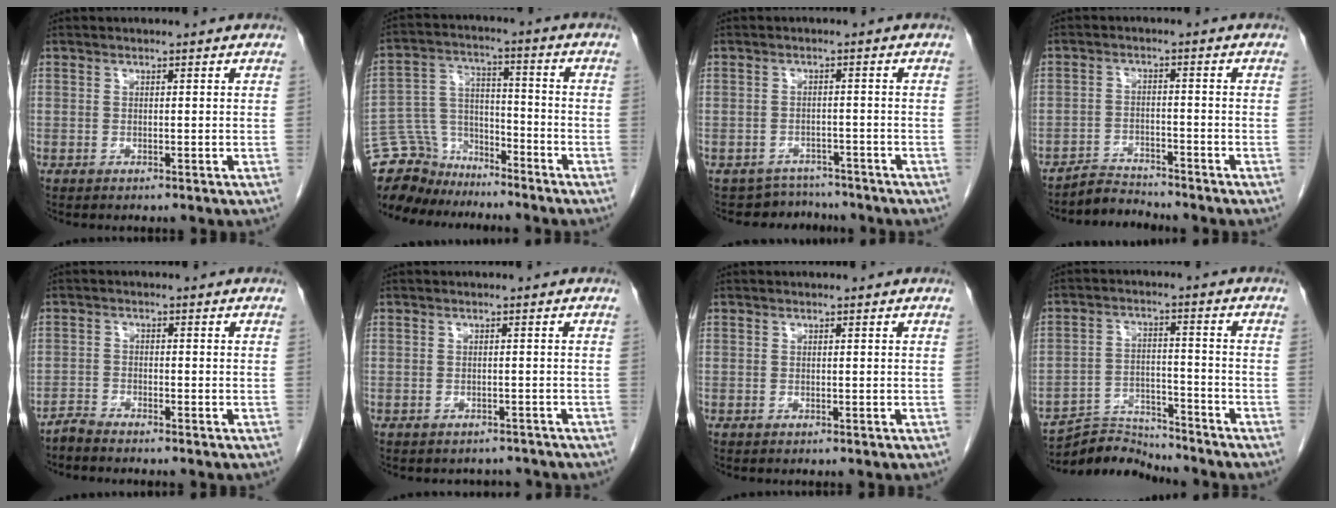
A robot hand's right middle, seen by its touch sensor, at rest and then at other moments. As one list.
[{"total": 12.0, "force": [-10.9, 4.8, 1.0], "torque": [-0.030, 0.037, -0.198]}, {"total": 4.3, "force": [-3.8, 1.4, -1.3], "torque": [0.020, 0.018, -0.054]}, {"total": 3.6, "force": [-3.5, 0.0, -1.0], "torque": [0.019, -0.009, -0.061]}, {"total": 2.0, "force": [-2.0, -0.1, 0.2], "torque": [-0.001, -0.006, -0.041]}, {"total": 3.3, "force": [-3.0, 1.4, -0.1], "torque": [0.001, 0.005, -0.038]}, {"total": 0.0}, {"total": 7.7, "force": [-7.6, 0.3, -0.8], "torque": [0.011, 0.007, -0.135]}]